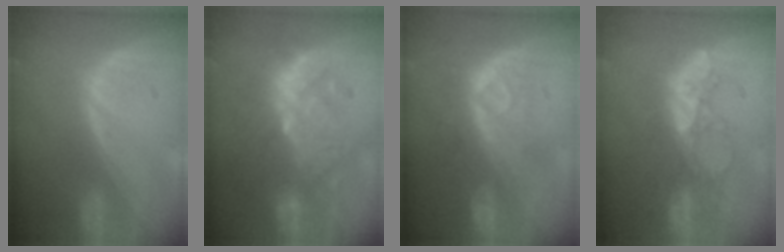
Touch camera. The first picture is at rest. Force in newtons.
{"total": 9.0, "press": 8.9, "slide": 1.6}
{"total": 8.3, "press": 7.5, "slide": 3.6}
{"total": 5.6, "press": 5.4, "slide": 1.6}